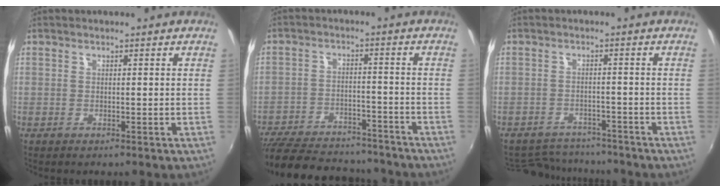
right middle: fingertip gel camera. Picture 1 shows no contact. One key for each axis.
{"total": 19.9, "fx": -16.6, "fy": 8.0, "fz": 7.5, "tx": -0.177, "ty": 0.018, "tz": -0.226}
{"total": 9.1, "fx": -8.3, "fy": 3.4, "fz": 1.8, "tx": -0.051, "ty": 0.010, "tz": -0.117}